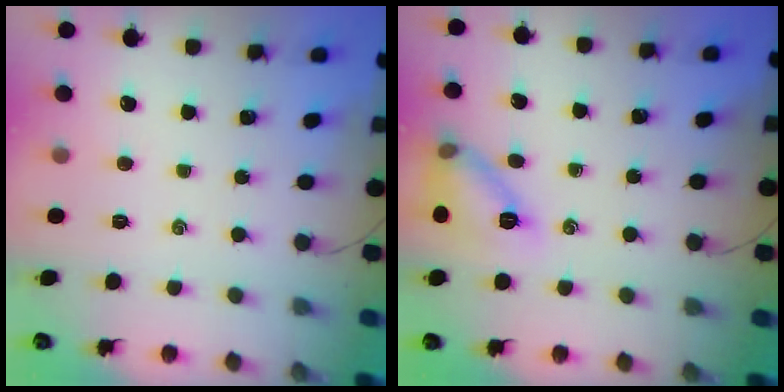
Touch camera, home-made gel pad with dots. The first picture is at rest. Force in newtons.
{"total": 11.2, "press": 11.1, "slide": 1.3}